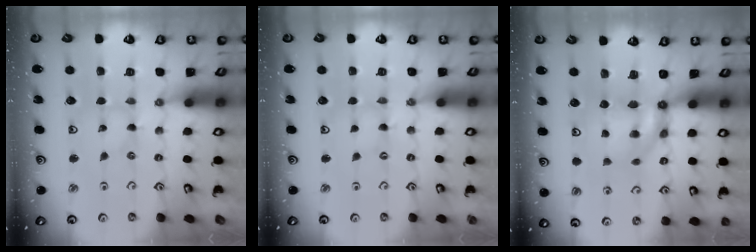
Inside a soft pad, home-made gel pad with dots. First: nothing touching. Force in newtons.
{"total": 0.0}
{"total": 6.3, "press": 6.3, "slide": 0.4}